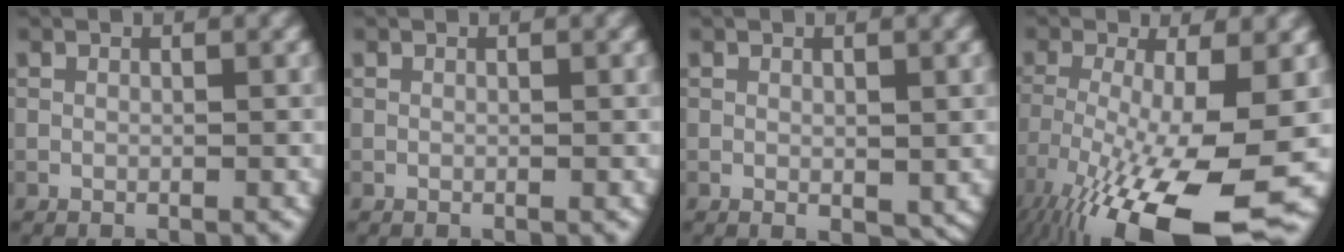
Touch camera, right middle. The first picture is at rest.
{"total": 0.0}
{"total": 1.4, "force": [0.0, 0.7, 1.2], "torque": [-0.013, -0.006, 0.003]}
{"total": 15.2, "force": [-7.1, 4.1, 12.8], "torque": [-0.234, -0.031, -0.115]}